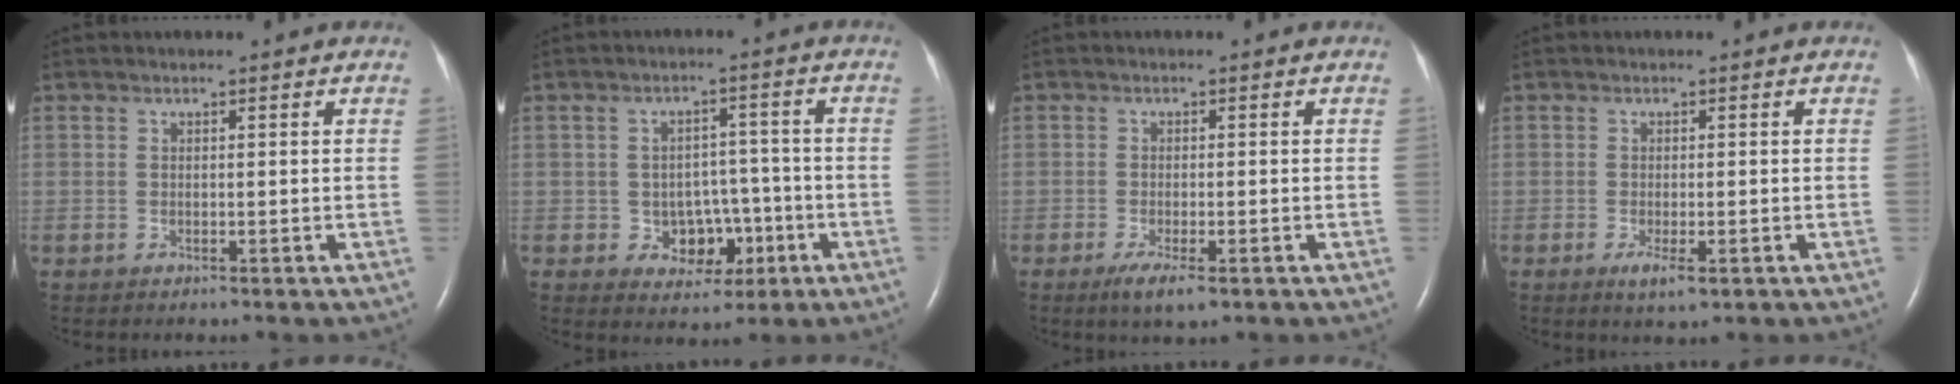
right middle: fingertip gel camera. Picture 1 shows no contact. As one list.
[{"total": 6.0, "force": [-2.0, 4.7, 3.2], "torque": [-0.040, 0.022, -0.018]}, {"total": 3.8, "force": [-2.1, 0.8, 3.0], "torque": [-0.060, -0.009, -0.034]}, {"total": 2.7, "force": [-1.2, 0.7, 2.4], "torque": [-0.042, -0.005, -0.017]}]